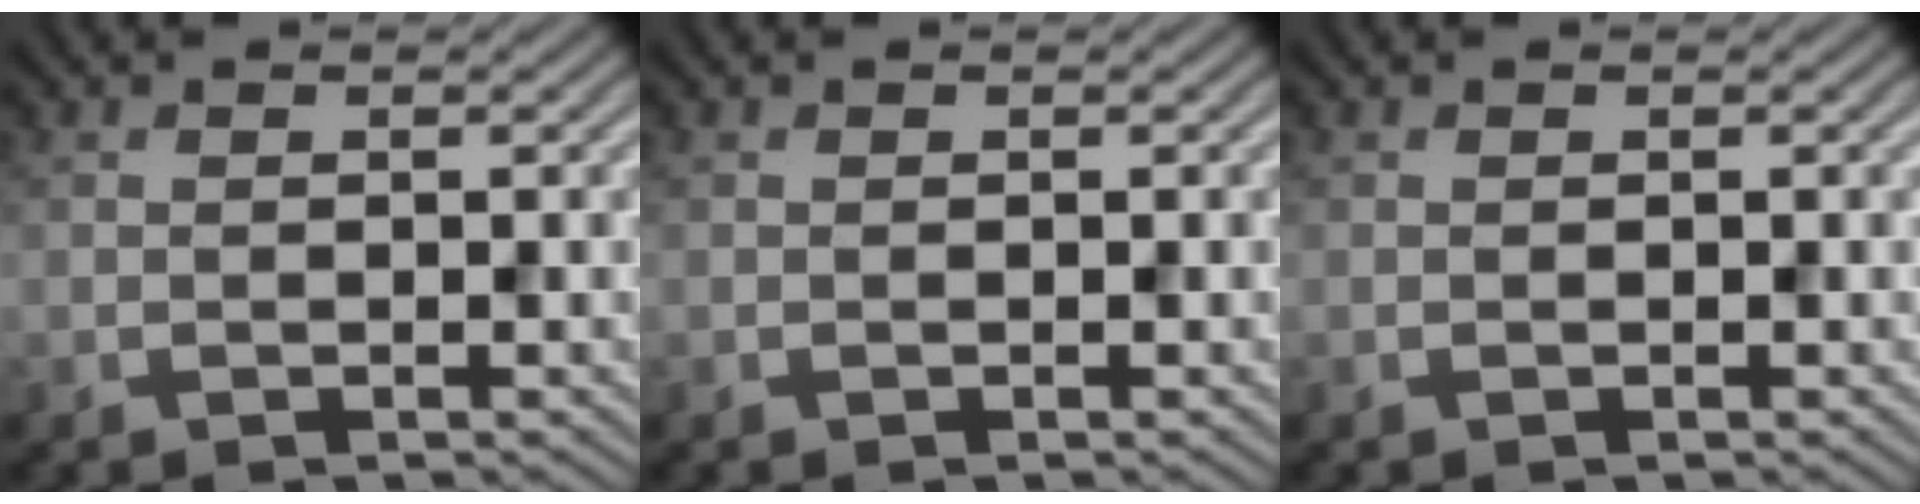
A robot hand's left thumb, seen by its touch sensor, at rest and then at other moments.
{"total": 0.0}
{"total": 0.0}